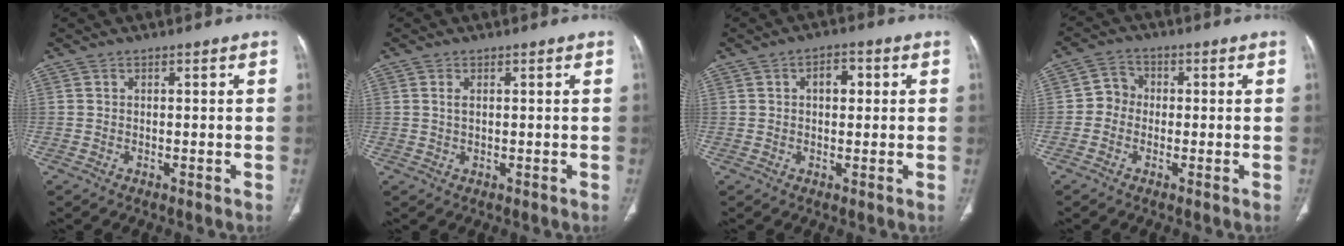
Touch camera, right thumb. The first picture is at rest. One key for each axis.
{"total": 1.3, "fx": 0.5, "fy": 0.6, "fz": 1.0, "tx": -0.022, "ty": 0.002, "tz": 0.014}
{"total": 4.2, "fx": 1.0, "fy": 2.6, "fz": 3.1, "tx": -0.032, "ty": 0.009, "tz": 0.015}
{"total": 3.9, "fx": -0.7, "fy": 3.6, "fz": 1.5, "tx": -0.006, "ty": 0.011, "tz": -0.025}